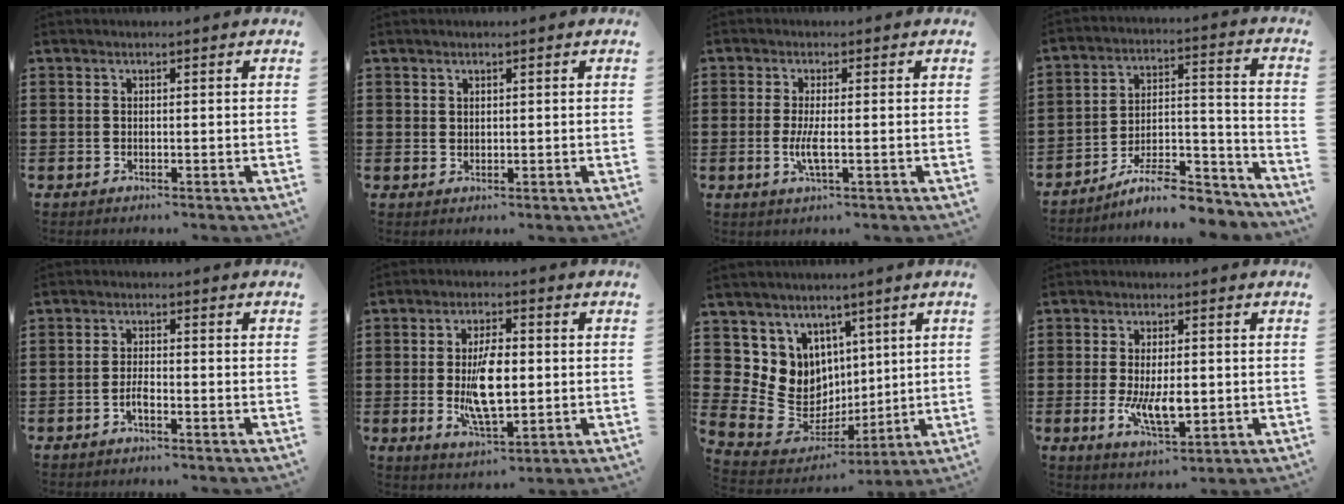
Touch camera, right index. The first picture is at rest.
{"total": 1.1, "force": [0.9, 0.7, 0.2], "torque": [-0.005, 0.002, 0.017]}
{"total": 3.4, "force": [-0.7, 0.5, 3.3], "torque": [-0.072, -0.009, -0.016]}
{"total": 9.8, "force": [-8.4, 2.2, 4.5], "torque": [-0.060, 0.028, -0.156]}
{"total": 2.3, "force": [-1.3, 0.6, 1.8], "torque": [-0.041, -0.001, -0.027]}
{"total": 9.1, "force": [-0.4, 3.8, 8.3], "torque": [-0.167, -0.005, -0.013]}
{"total": 9.4, "force": [1.5, 9.1, 1.6], "torque": [-0.063, -0.027, 0.038]}
{"total": 5.6, "force": [-0.5, 2.5, 5.0], "torque": [-0.094, -0.006, -0.012]}